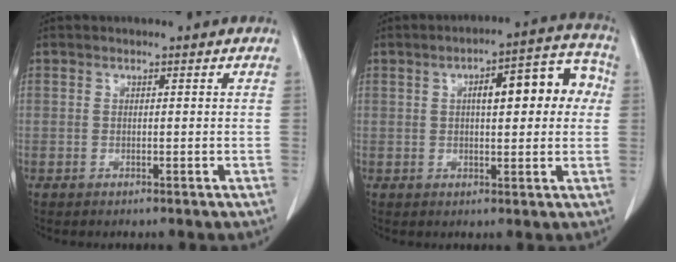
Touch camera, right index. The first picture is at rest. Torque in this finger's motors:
{"motor_torque": [0.88, 0.65, 0.30, 0.08]}